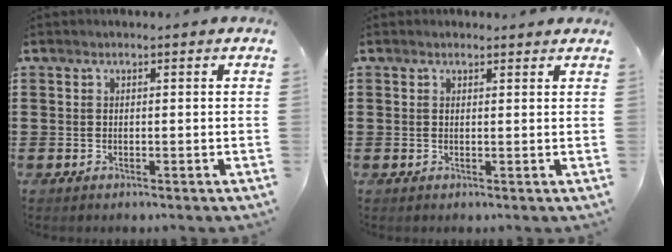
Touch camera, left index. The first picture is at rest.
{"total": 0.9, "force": [0.8, 0.4, 0.1], "torque": [-0.004, 0.002, 0.017]}